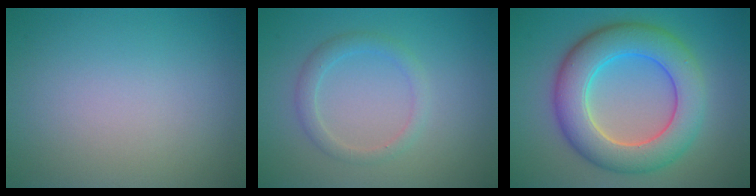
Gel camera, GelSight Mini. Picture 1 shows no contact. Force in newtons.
{"total": 1.9, "press": 1.9, "slide": 0.0}
{"total": 8.3, "press": 8.3, "slide": 0.4}